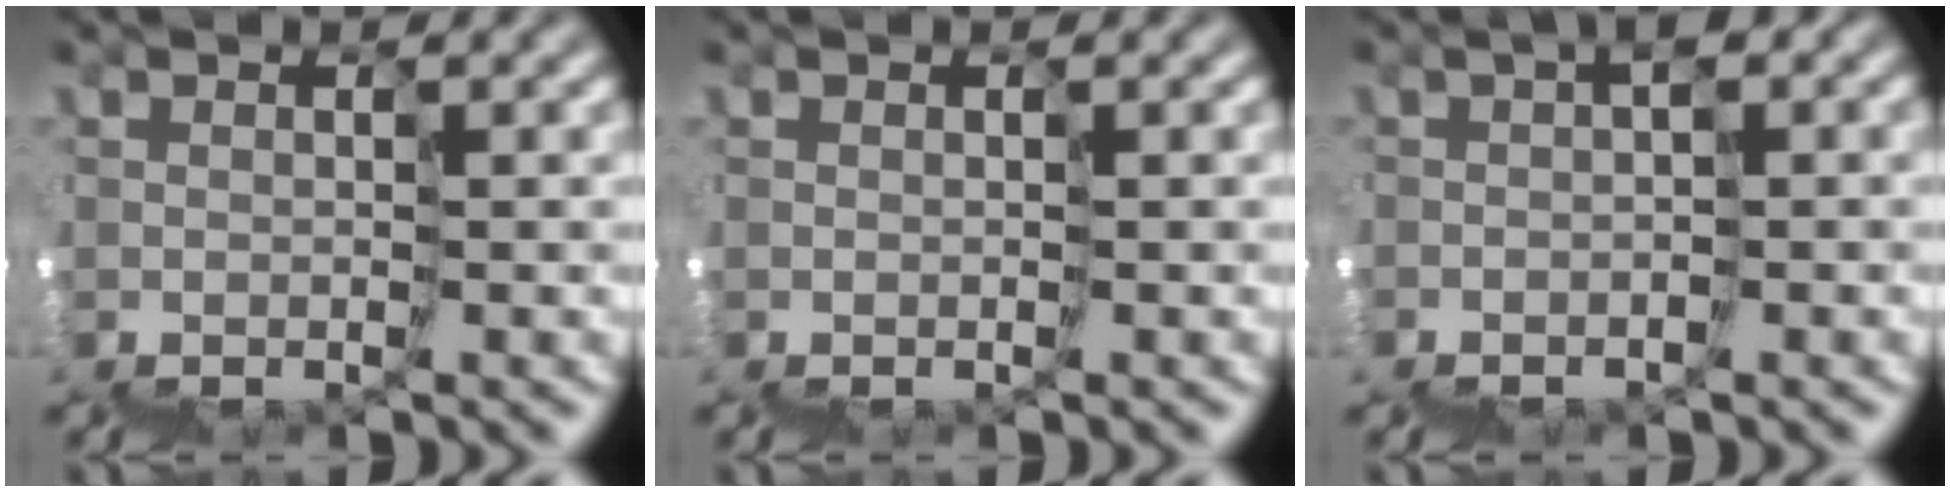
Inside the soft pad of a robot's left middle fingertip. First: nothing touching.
{"total": 0.0}
{"total": 1.8, "force": [-1.5, -0.5, 0.8], "torque": [-0.015, -0.005, -0.031]}